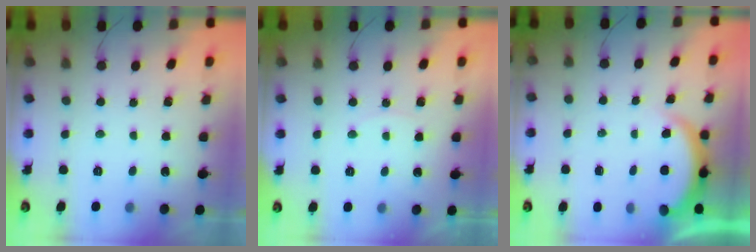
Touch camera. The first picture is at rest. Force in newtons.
{"total": 2.2, "press": 2.1, "slide": 0.4}
{"total": 3.4, "press": 3.3, "slide": 0.6}